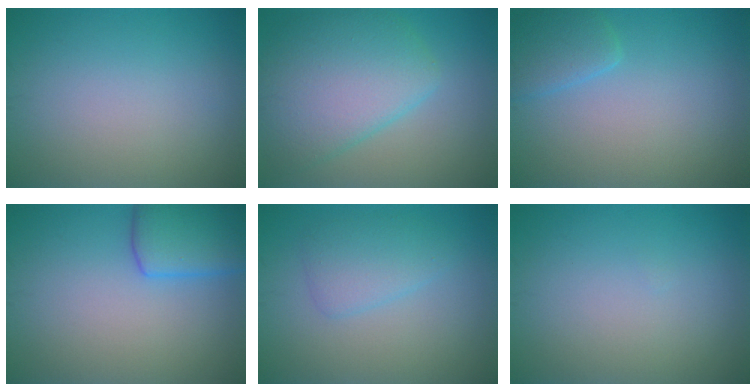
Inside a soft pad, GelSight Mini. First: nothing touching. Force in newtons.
{"total": 7.4, "press": 7.4, "slide": 0.4}
{"total": 2.3, "press": 2.3, "slide": 0.1}
{"total": 4.9, "press": 4.8, "slide": 0.3}
{"total": 2.6, "press": 2.6, "slide": 0.1}
{"total": 0.0}